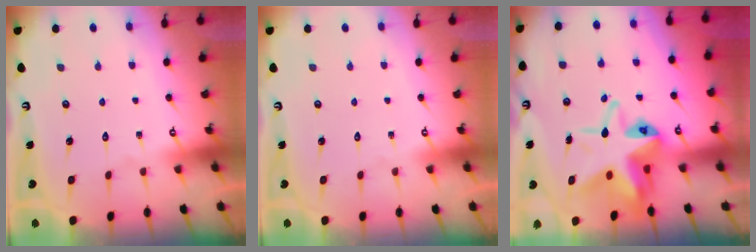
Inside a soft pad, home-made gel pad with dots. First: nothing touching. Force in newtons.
{"total": 0.0}
{"total": 11.1, "press": 11.0, "slide": 0.9}